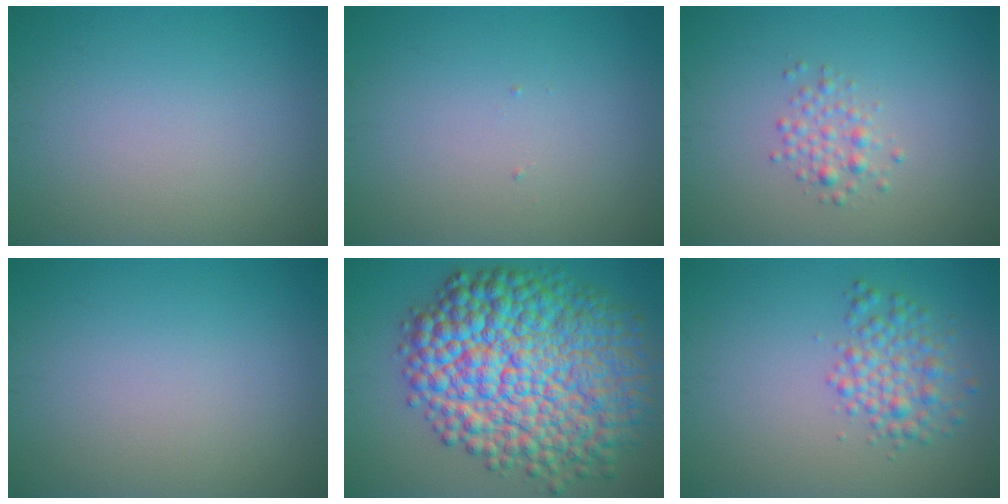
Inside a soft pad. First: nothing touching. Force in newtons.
{"total": 0.0}
{"total": 1.7, "press": 1.7, "slide": 0.1}
{"total": 0.0}
{"total": 15.5, "press": 15.5, "slide": 0.1}
{"total": 3.2, "press": 3.2, "slide": 0.0}